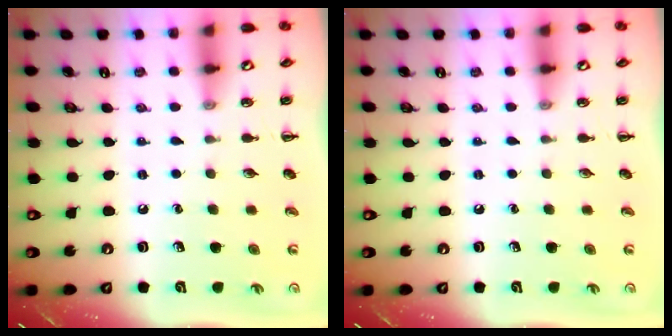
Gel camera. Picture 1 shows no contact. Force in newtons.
{"total": 0.0}